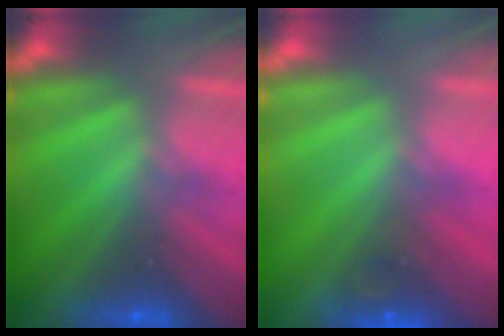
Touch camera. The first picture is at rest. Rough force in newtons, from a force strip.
{"total": 4.4}